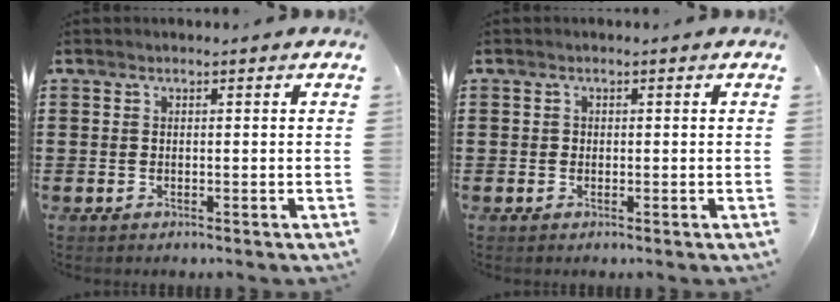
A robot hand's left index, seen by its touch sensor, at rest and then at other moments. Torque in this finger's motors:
{"motor_torque": [0.49, 0.64, 0.04, 0.01]}